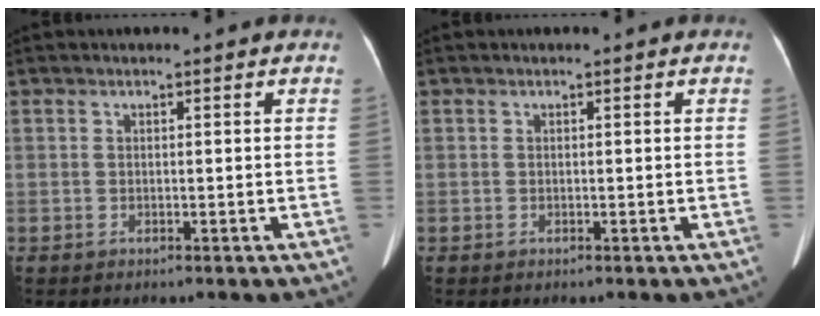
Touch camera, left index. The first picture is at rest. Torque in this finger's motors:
{"motor_torque": [0.02, 0.06, 0.00, 0.00]}